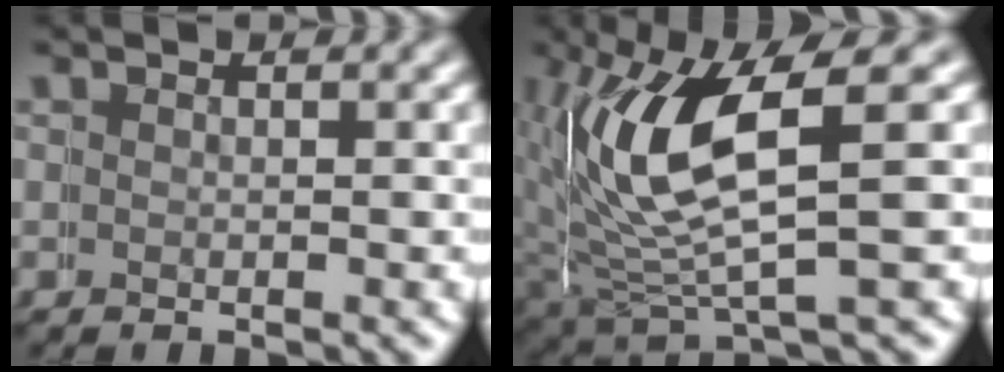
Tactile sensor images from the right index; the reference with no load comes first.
{"total": 9.7, "force": [2.0, 5.4, 7.8], "torque": [-0.160, 0.000, 0.036]}